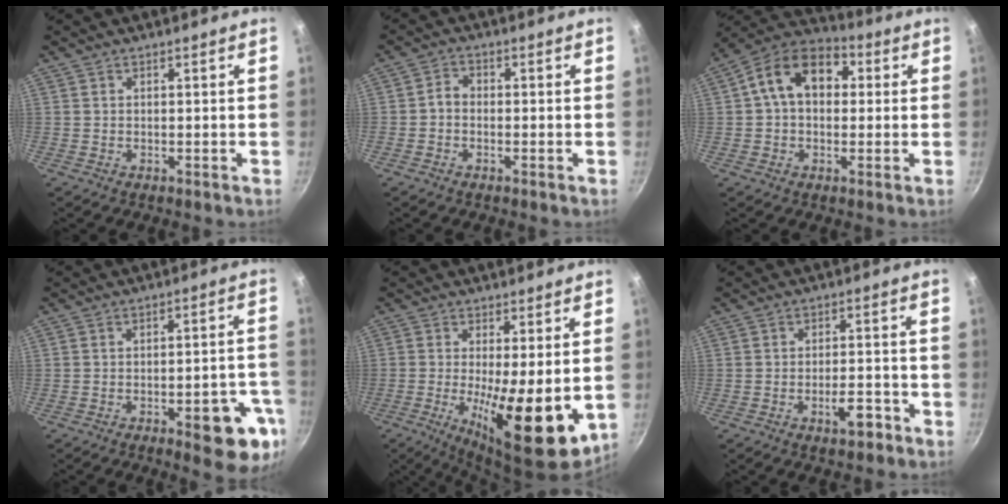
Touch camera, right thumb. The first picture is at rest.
{"total": 2.5, "force": [-0.8, 1.9, 1.4], "torque": [-0.023, 0.017, -0.023]}
{"total": 13.2, "force": [2.4, 9.3, 9.0], "torque": [-0.115, 0.029, 0.016]}
{"total": 12.2, "force": [-5.2, 4.2, 10.1], "torque": [-0.085, 0.028, -0.061]}
{"total": 14.3, "force": [-1.7, 4.1, 13.6], "torque": [-0.207, -0.016, -0.018]}
{"total": 5.2, "force": [-2.9, 1.9, 3.8], "torque": [-0.041, 0.021, -0.041]}